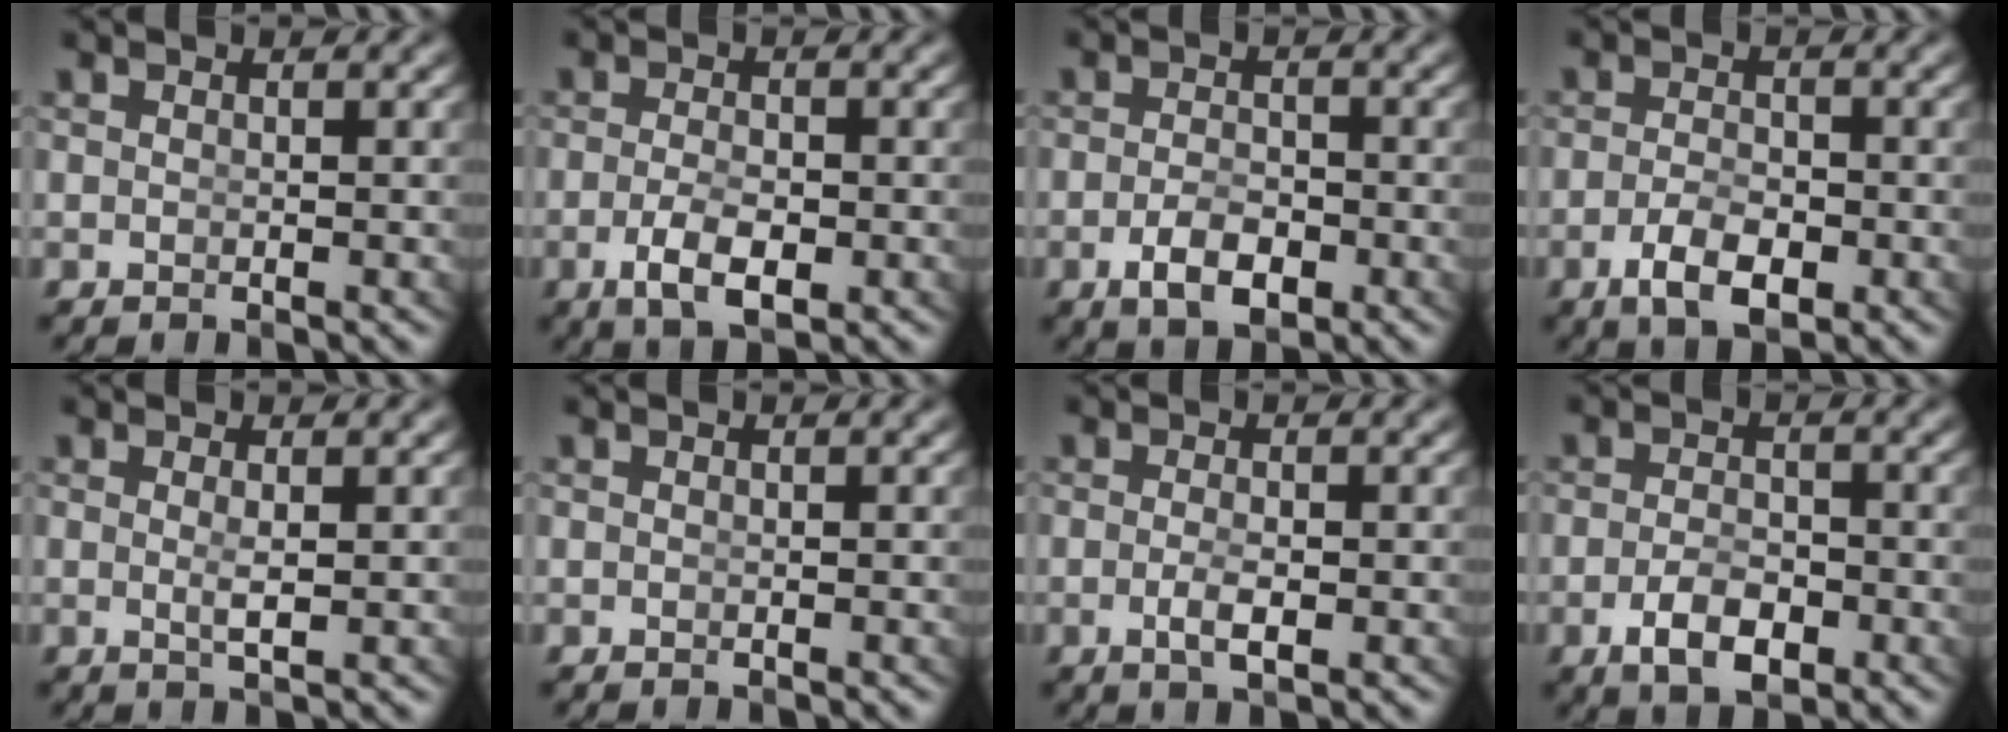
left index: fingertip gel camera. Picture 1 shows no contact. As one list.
[{"total": 3.9, "force": [-1.6, 1.5, 3.2], "torque": [-0.061, -0.023, -0.017]}, {"total": 3.4, "force": [-1.9, 1.5, 2.4], "torque": [-0.037, -0.016, -0.026]}, {"total": 3.8, "force": [-2.0, 1.5, 2.9], "torque": [-0.046, -0.019, -0.027]}, {"total": 1.3, "force": [0.1, -0.5, 1.2], "torque": [-0.025, -0.016, 0.010]}, {"total": 0.0}, {"total": 2.0, "force": [-1.0, 0.2, 1.8], "torque": [-0.037, -0.018, -0.008]}, {"total": 3.8, "force": [-2.1, 1.7, 2.7], "torque": [-0.043, -0.018, -0.027]}]